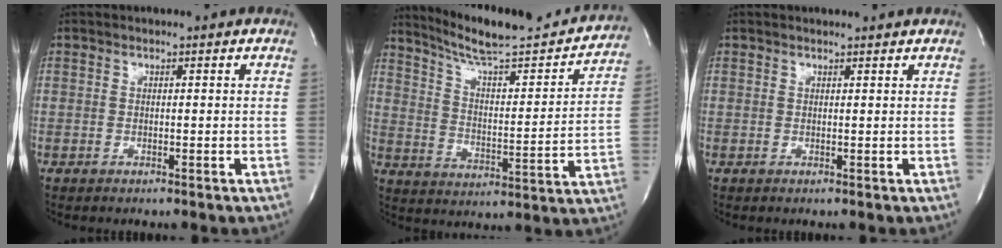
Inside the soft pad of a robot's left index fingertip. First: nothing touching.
{"total": 22.2, "force": [20.1, 2.4, 9.1], "torque": [-0.136, -0.027, 0.281]}
{"total": 1.9, "force": [1.9, -0.1, 0.3], "torque": [-0.009, 0.004, 0.023]}